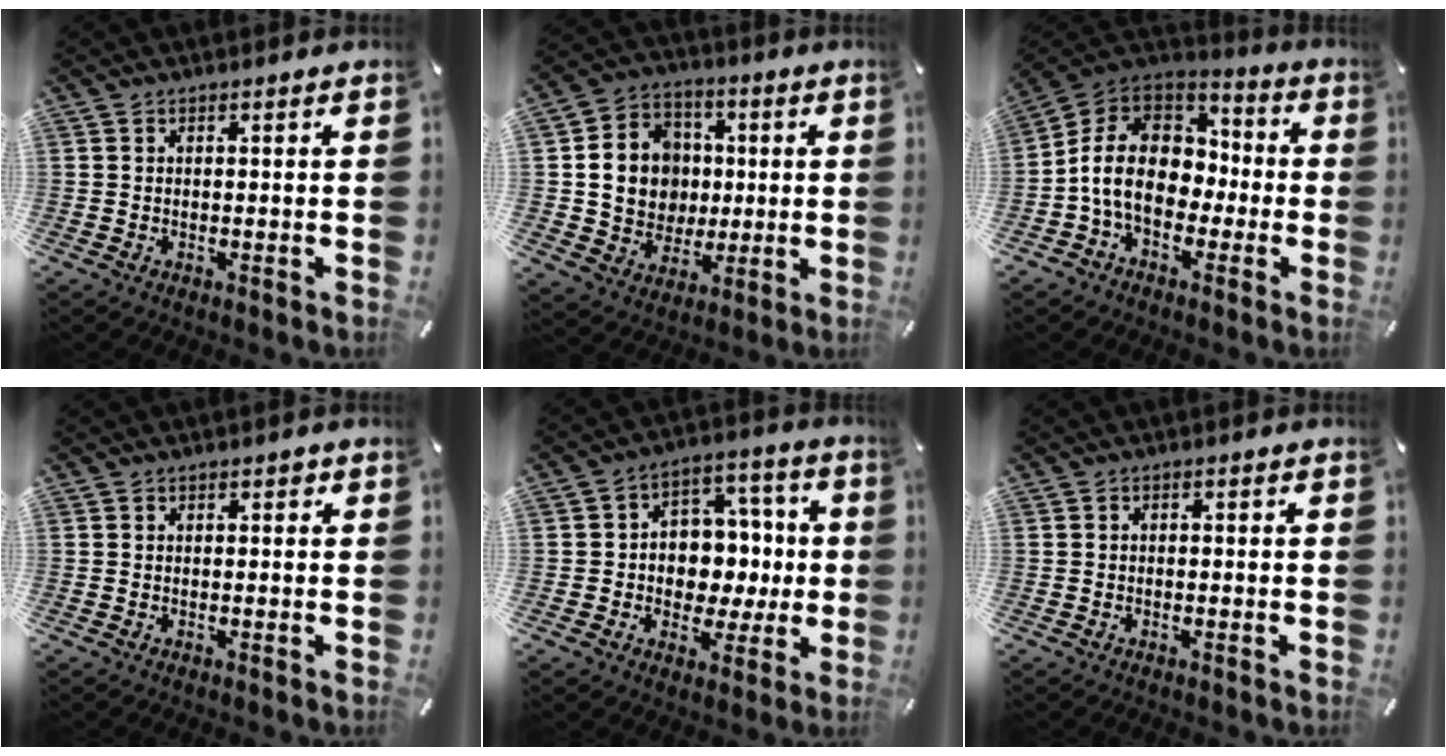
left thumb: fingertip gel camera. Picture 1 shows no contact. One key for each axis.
{"total": 13.8, "fx": 0.8, "fy": 12.5, "fz": 5.7, "tx": -0.108, "ty": 0.014, "tz": 0.026}
{"total": 13.0, "fx": -3.1, "fy": 10.1, "fz": 7.6, "tx": -0.164, "ty": 0.024, "tz": -0.057}
{"total": 0.8, "fx": 0.1, "fy": 0.6, "fz": 0.4, "tx": -0.009, "ty": 0.006, "tz": 0.001}
{"total": 10.1, "fx": -1.1, "fy": 9.4, "fz": 3.5, "tx": -0.040, "ty": 0.008, "tz": -0.013}
{"total": 0.9, "fx": -0.6, "fy": 0.4, "fz": 0.5, "tx": -0.009, "ty": 0.001, "tz": -0.012}